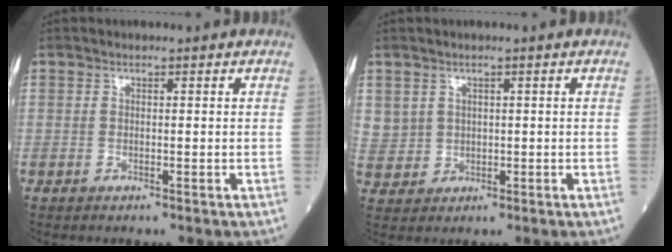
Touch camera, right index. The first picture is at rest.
{"total": 4.2, "force": [1.4, 4.0, 0.3], "torque": [-0.009, 0.007, 0.040]}